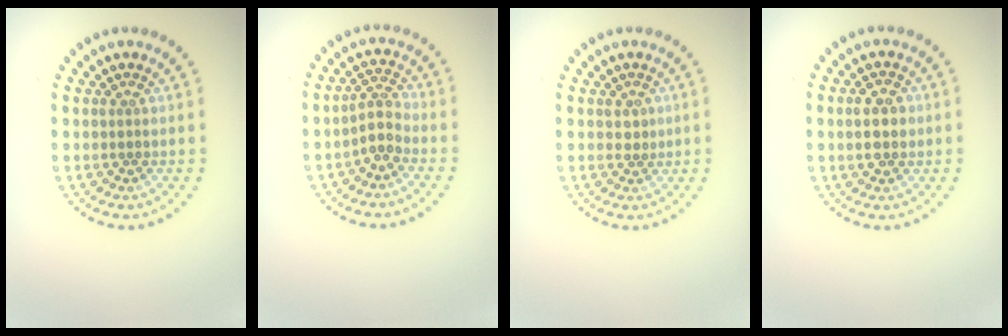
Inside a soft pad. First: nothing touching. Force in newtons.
{"total": 2.3, "press": 1.7, "slide": 1.5}
{"total": 1.0, "press": 0.9, "slide": 0.4}
{"total": 2.9, "press": 2.9, "slide": 0.0}